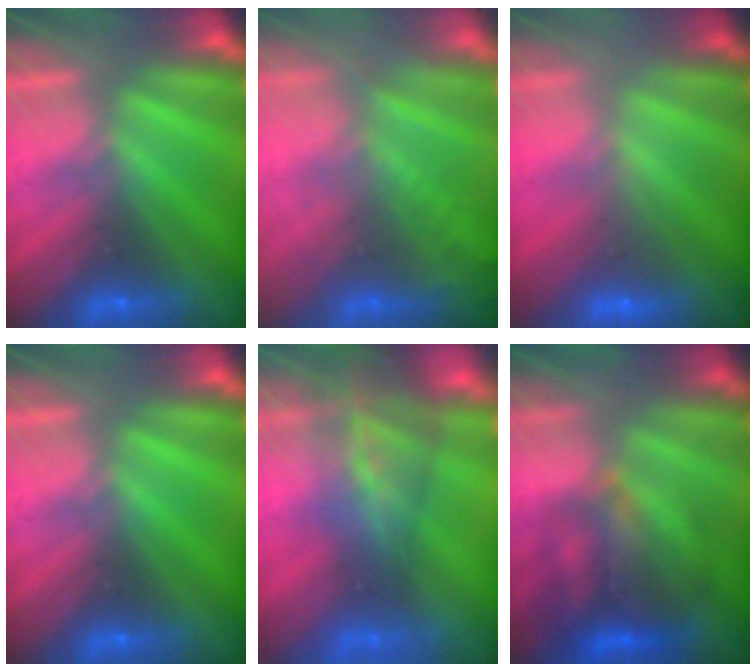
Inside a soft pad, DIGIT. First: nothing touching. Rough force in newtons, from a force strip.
{"total": 7.1}
{"total": 2.1}
{"total": 0.0}
{"total": 7.4}
{"total": 4.5}